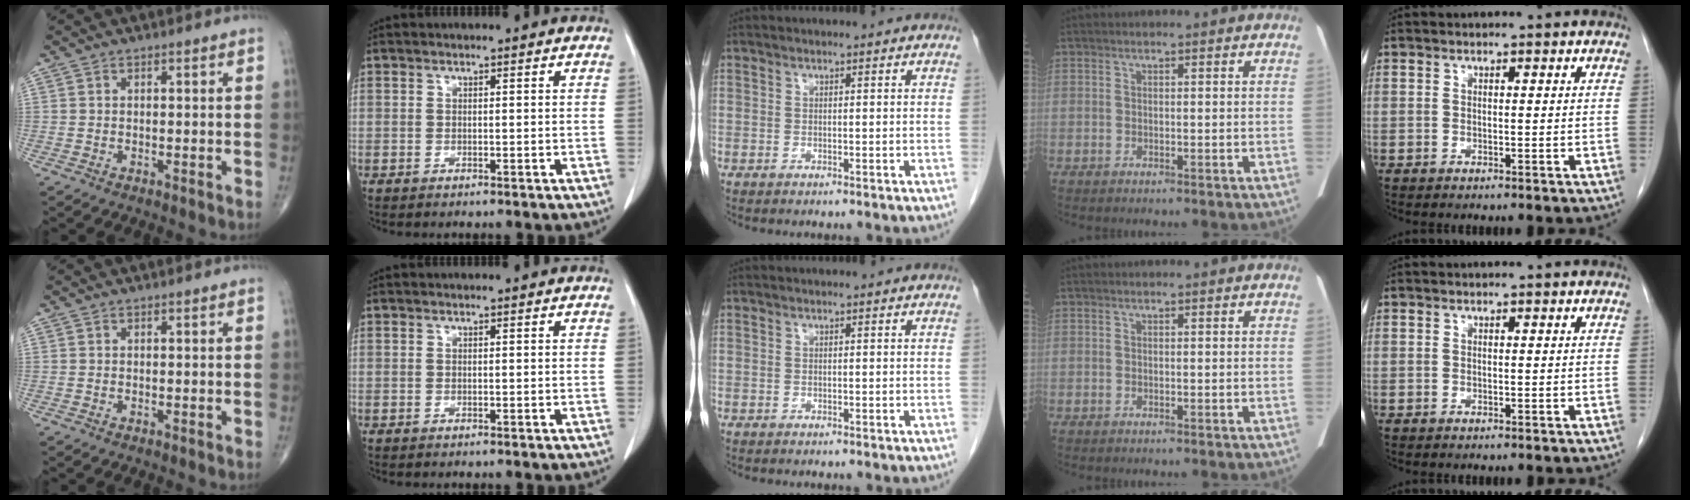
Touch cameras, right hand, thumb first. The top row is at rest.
{}